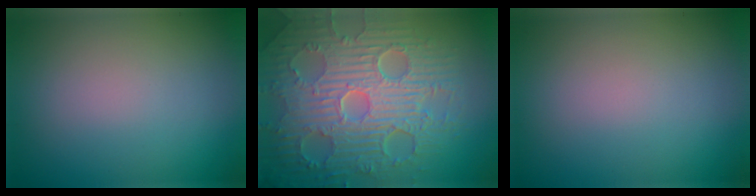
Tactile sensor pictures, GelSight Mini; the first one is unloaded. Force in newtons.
{"total": 11.0, "press": 7.2, "slide": 8.3}
{"total": 0.0}